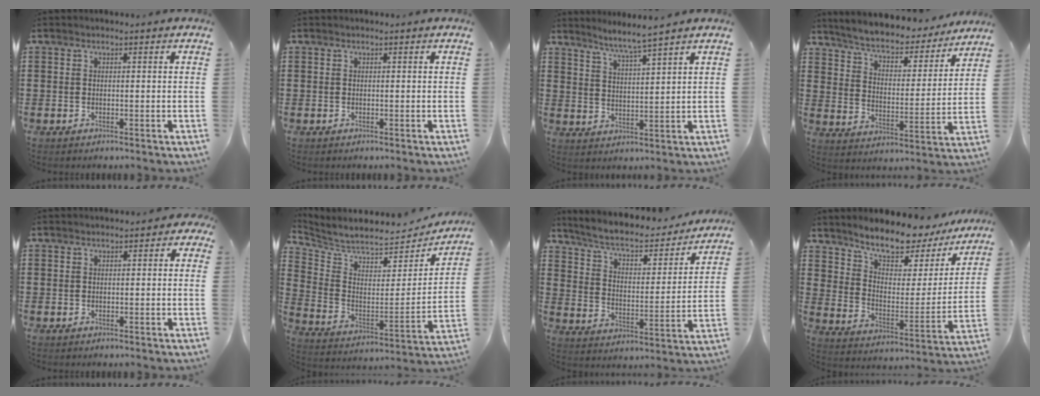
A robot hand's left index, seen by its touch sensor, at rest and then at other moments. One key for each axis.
{"total": 0.0}
{"total": 4.3, "fx": 3.9, "fy": -1.1, "fz": 1.5, "tx": -0.042, "ty": -0.022, "tz": 0.066}
{"total": 4.7, "fx": 4.5, "fy": 0.8, "fz": 1.4, "tx": -0.052, "ty": -0.035, "tz": 0.068}
{"total": 0.8, "fx": -0.4, "fy": 0.5, "fz": 0.4, "tx": -0.011, "ty": 0.003, "tz": -0.011}
{"total": 5.6, "fx": 5.3, "fy": 1.2, "fz": 1.4, "tx": -0.059, "ty": -0.047, "tz": 0.088}
{"total": 5.6, "fx": 4.8, "fy": 1.3, "fz": 2.7, "tx": -0.074, "ty": -0.031, "tz": 0.074}
{"total": 8.7, "fx": 8.1, "fy": 2.1, "fz": 2.6, "tx": -0.077, "ty": -0.063, "tz": 0.140}